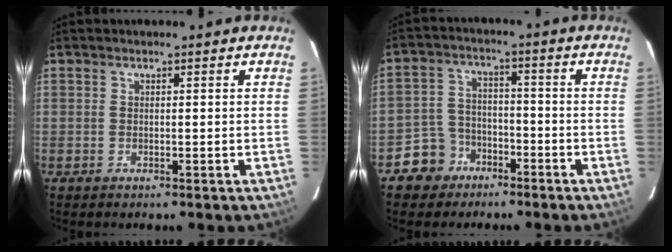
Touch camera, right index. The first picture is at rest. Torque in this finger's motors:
{"motor_torque": [-0.01, -0.12, -0.26, -0.17]}